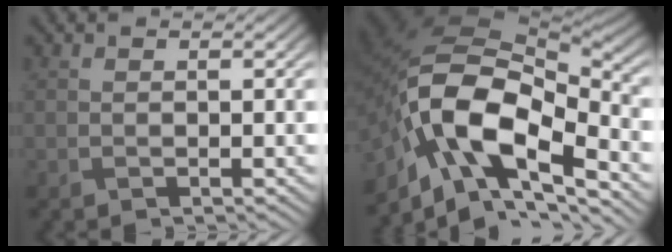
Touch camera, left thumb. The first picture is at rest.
{"total": 16.5, "force": [-5.9, 8.7, 12.8], "torque": [-0.261, -0.015, -0.112]}